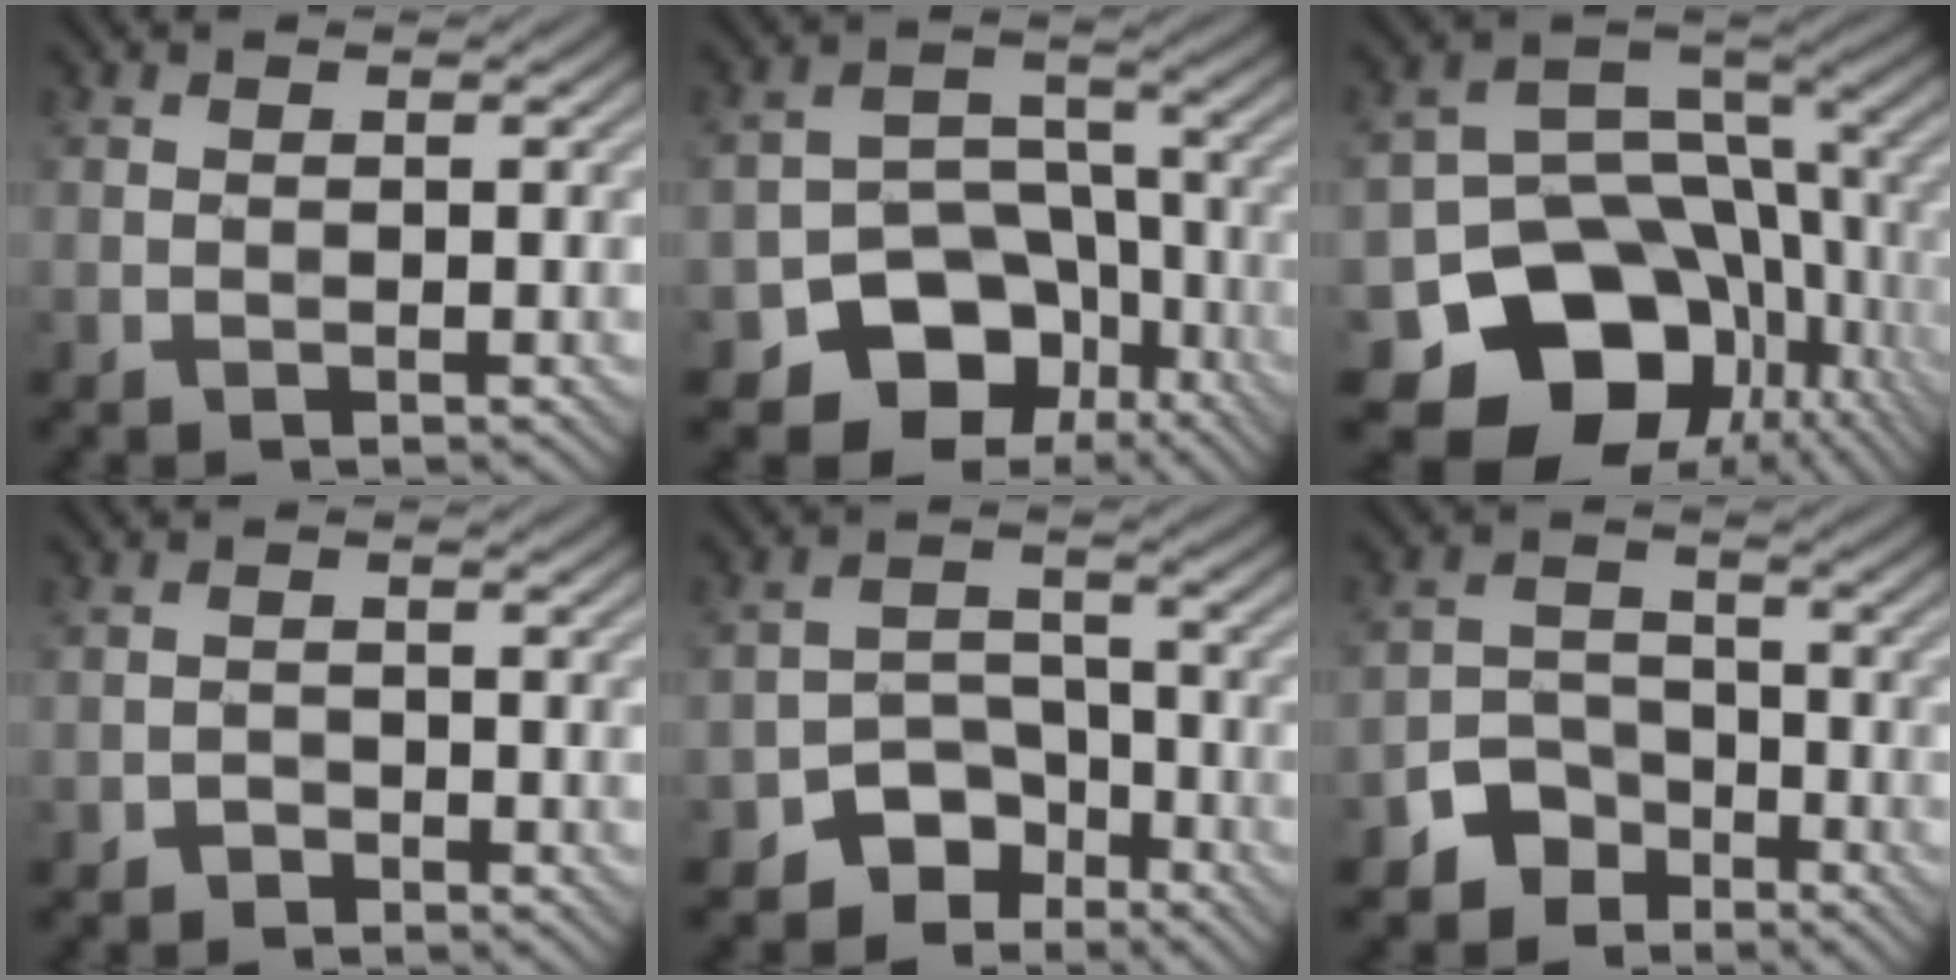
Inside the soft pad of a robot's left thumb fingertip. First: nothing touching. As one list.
[{"total": 10.7, "force": [-5.8, 7.8, 4.6], "torque": [-0.066, -0.002, -0.102]}, {"total": 16.2, "force": [-6.7, 12.2, 8.3], "torque": [-0.151, -0.039, -0.104]}, {"total": 1.4, "force": [-1.1, 0.8, 0.2], "torque": [-0.001, 0.002, -0.022]}, {"total": 6.6, "force": [-4.6, 4.2, 2.1], "torque": [-0.028, -0.002, -0.085]}, {"total": 5.5, "force": [-3.7, 3.7, 1.5], "torque": [-0.026, 0.001, -0.079]}]